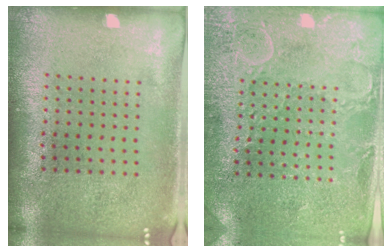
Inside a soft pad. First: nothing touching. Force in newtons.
{"total": 2.7, "press": 2.7, "slide": 0.6}